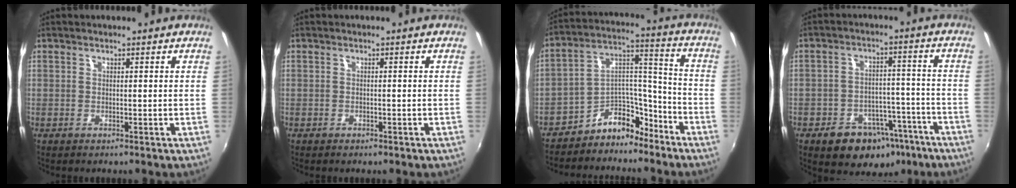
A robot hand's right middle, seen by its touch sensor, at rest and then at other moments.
{"total": 1.0, "force": [-0.8, 0.6, 0.4], "torque": [-0.009, -0.001, -0.010]}
{"total": 9.9, "force": [-7.8, 5.5, 2.7], "torque": [-0.032, 0.075, -0.128]}
{"total": 14.1, "force": [-8.8, 9.2, 6.1], "torque": [-0.116, 0.031, -0.097]}